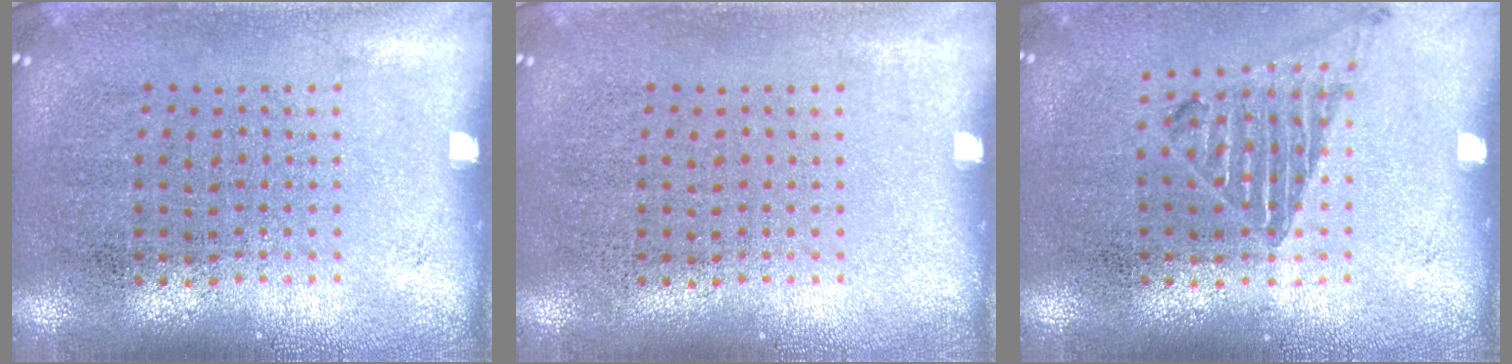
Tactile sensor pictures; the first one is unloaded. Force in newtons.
{"total": 0.0}
{"total": 1.0, "press": 1.0, "slide": 0.1}